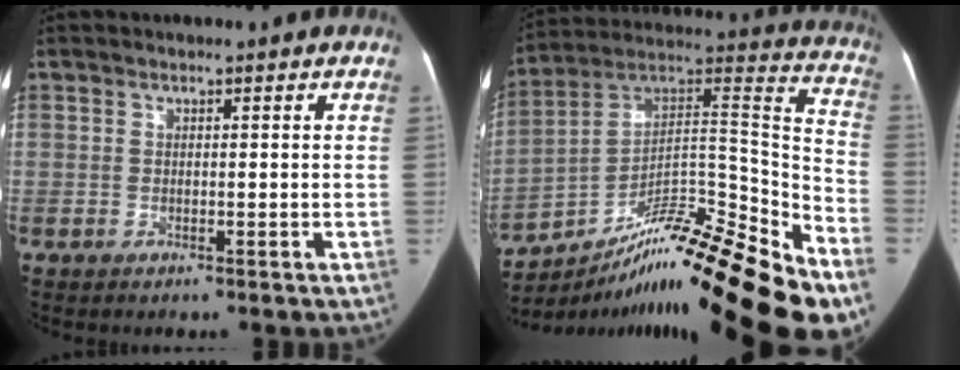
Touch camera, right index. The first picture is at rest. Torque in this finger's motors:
{"motor_torque": [1.07, -1.07, 0.10, -0.01]}